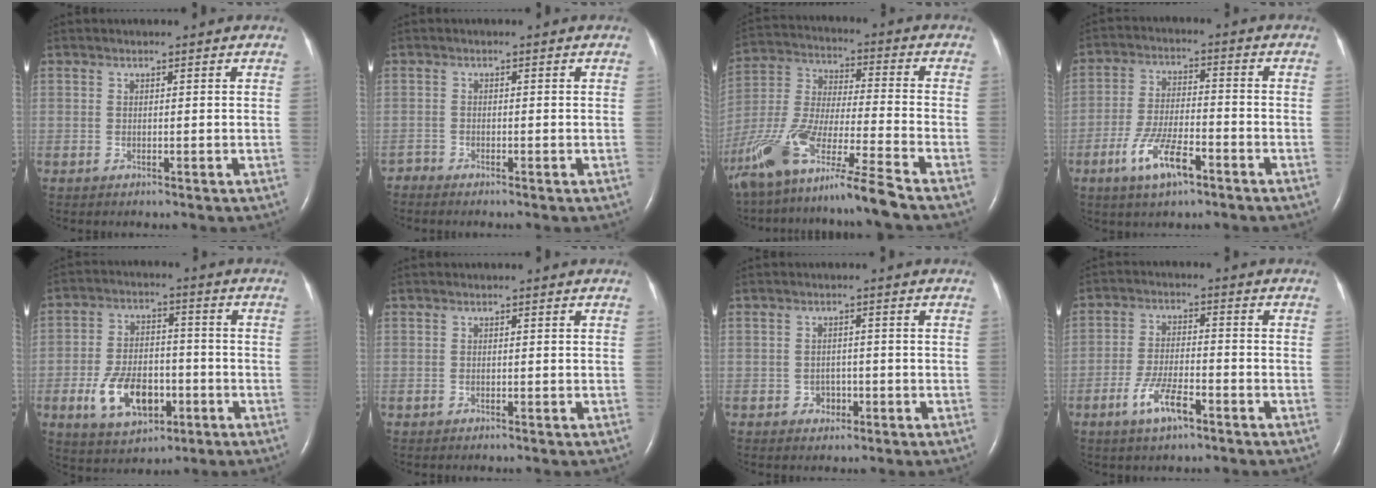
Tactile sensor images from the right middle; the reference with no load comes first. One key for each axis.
{"total": 1.0, "fx": -1.0, "fy": -0.1, "fz": -0.2, "tx": 0.004, "ty": -0.005, "tz": -0.020}
{"total": 17.6, "fx": -13.4, "fy": -0.7, "fz": 11.3, "tx": -0.256, "ty": -0.037, "tz": -0.252}
{"total": 8.6, "fx": -4.7, "fy": 2.3, "fz": 6.8, "tx": -0.135, "ty": -0.004, "tz": -0.086}
{"total": 10.6, "fx": -3.8, "fy": 6.0, "fz": 7.9, "tx": -0.161, "ty": 0.004, "tz": -0.059}
{"total": 0.0}
{"total": 2.0, "fx": -0.9, "fy": 1.6, "fz": 0.7, "tx": -0.008, "ty": 0.006, "tz": -0.011}
{"total": 6.6, "fx": -3.8, "fy": 1.7, "fz": 5.1, "tx": -0.101, "ty": -0.004, "tz": -0.070}